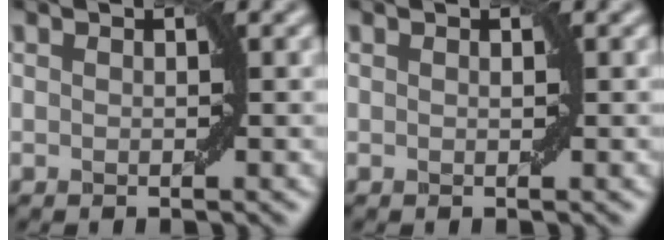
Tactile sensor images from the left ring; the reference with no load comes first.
{"total": 0.0}